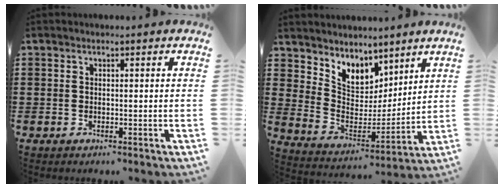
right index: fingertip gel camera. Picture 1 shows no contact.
{"total": 6.8, "force": [5.6, 3.9, 0.2], "torque": [-0.050, -0.048, 0.105]}